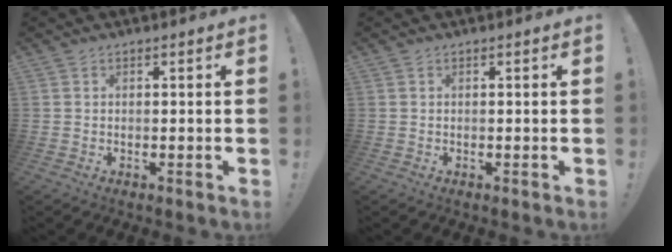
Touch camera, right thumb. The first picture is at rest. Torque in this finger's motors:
{"motor_torque": [-0.10, 0.04, -0.05, 0.09, 0.02]}